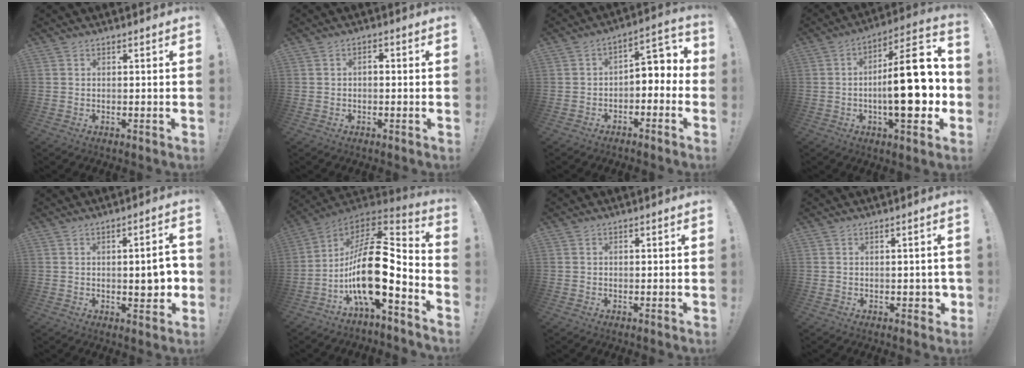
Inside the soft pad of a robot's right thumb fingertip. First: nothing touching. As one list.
[{"total": 1.8, "force": [-1.1, 0.8, 1.2], "torque": [-0.029, 0.011, -0.020]}, {"total": 4.9, "force": [-1.5, 3.1, 3.5], "torque": [-0.039, -0.001, -0.028]}, {"total": 22.5, "force": [-3.0, 6.9, 21.2], "torque": [-0.329, 0.016, -0.046]}, {"total": 7.4, "force": [-0.4, 2.3, 7.0], "torque": [-0.085, -0.005, -0.008]}, {"total": 20.1, "force": [-3.8, 8.0, 18.0], "torque": [-0.341, 0.007, -0.066]}, {"total": 0.5, "force": [-0.4, 0.3, 0.2], "torque": [-0.012, 0.003, -0.006]}, {"total": 2.7, "force": [-0.6, 1.7, 2.1], "torque": [-0.027, 0.008, -0.009]}]